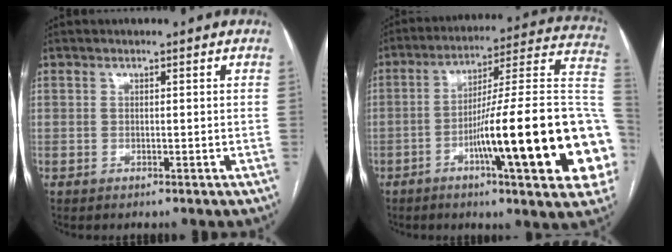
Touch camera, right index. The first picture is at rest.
{"total": 27.1, "force": [-6.7, 1.7, 26.3], "torque": [-0.277, 0.007, -0.104]}